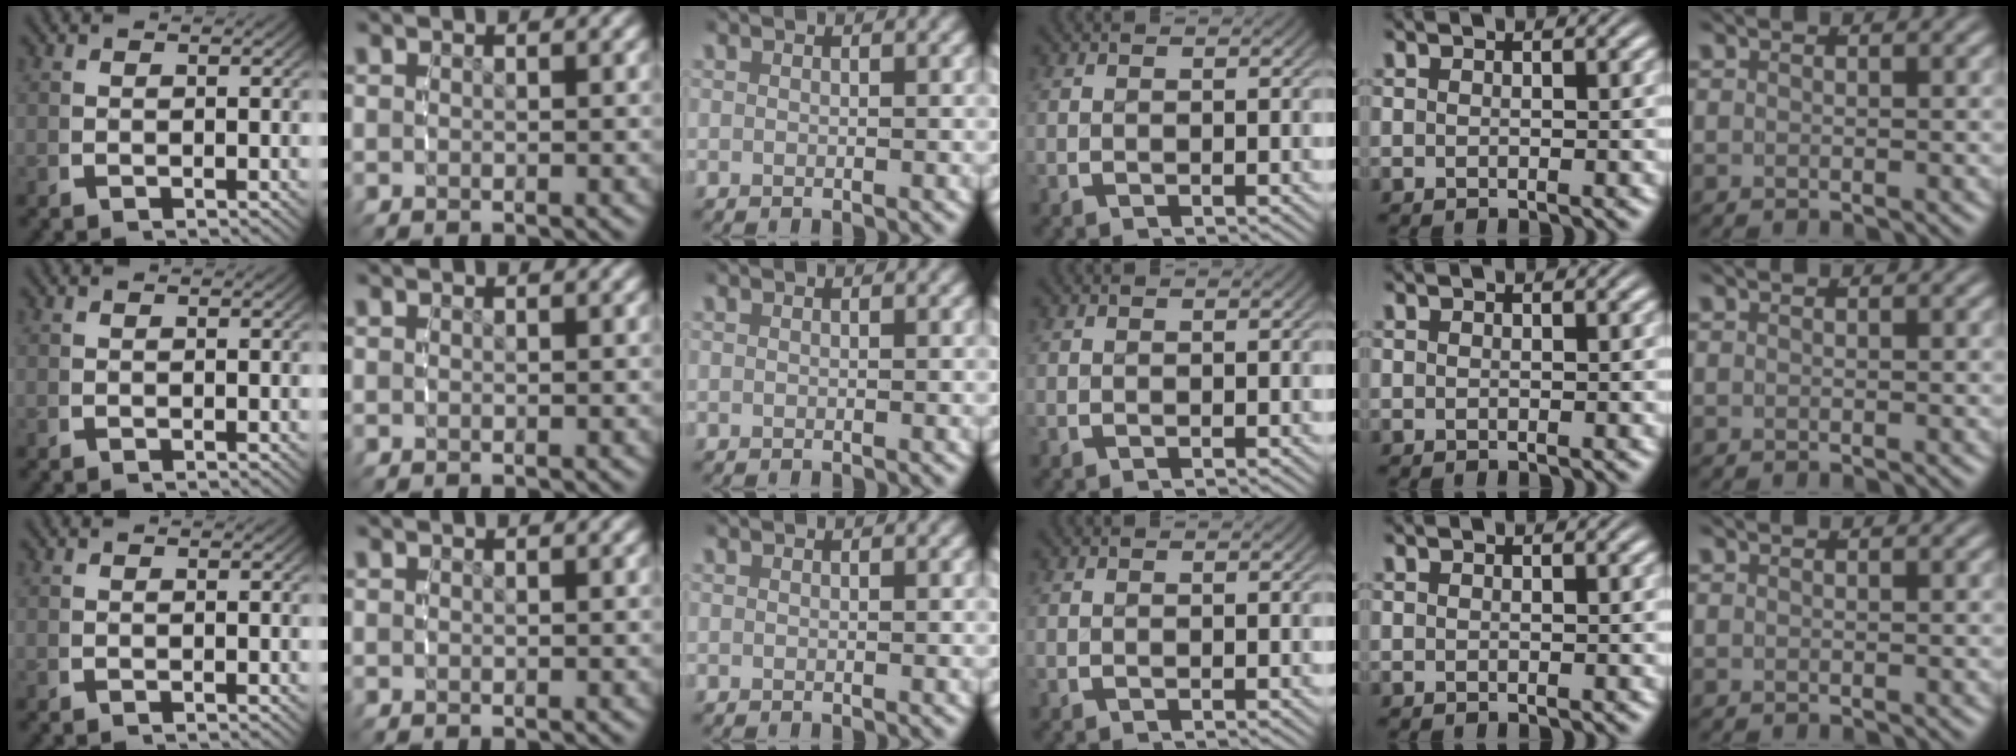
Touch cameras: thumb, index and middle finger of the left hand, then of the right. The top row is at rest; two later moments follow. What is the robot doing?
{"motion": "grasp_and_lifting", "object": "small bumper sticker"}